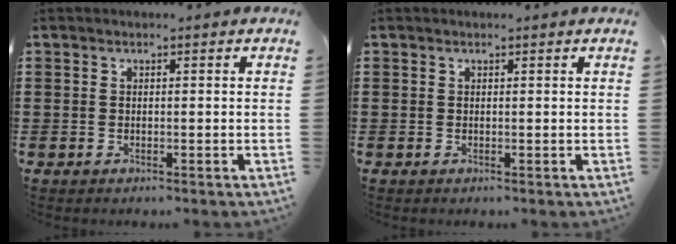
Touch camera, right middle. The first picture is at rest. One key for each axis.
{"total": 0.0}